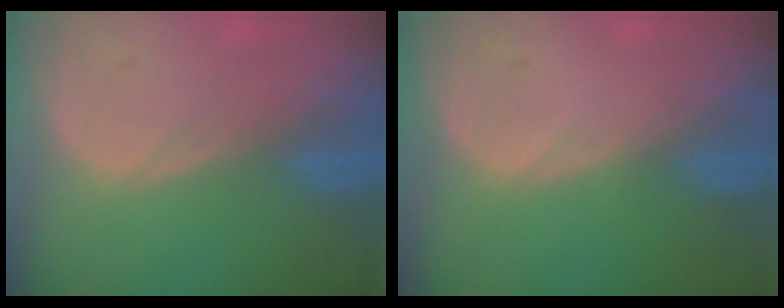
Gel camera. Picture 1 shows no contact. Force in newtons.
{"total": 0.0}